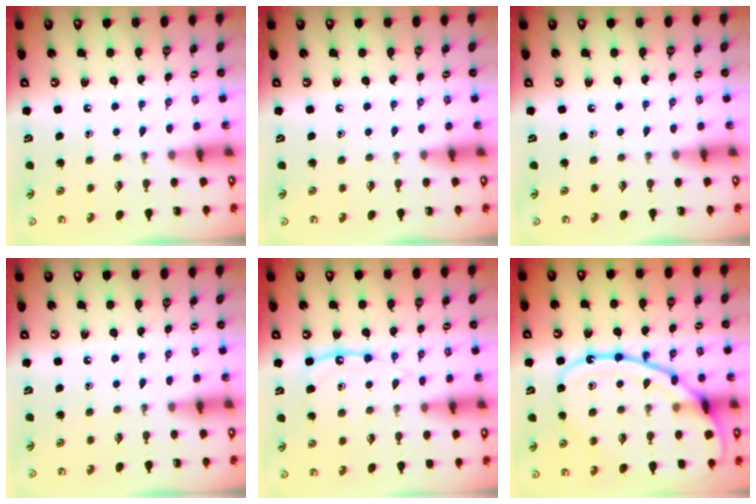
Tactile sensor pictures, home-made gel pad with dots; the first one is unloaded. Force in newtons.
{"total": 0.0}
{"total": 0.0}
{"total": 0.0}
{"total": 11.0, "press": 11.0, "slide": 0.9}
{"total": 21.6, "press": 21.5, "slide": 2.0}